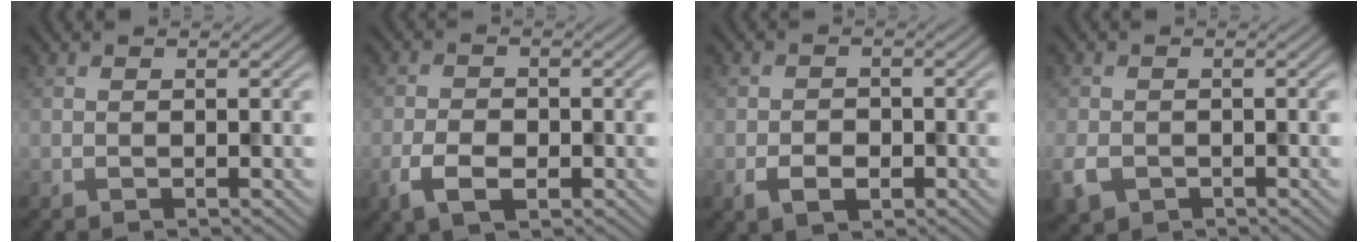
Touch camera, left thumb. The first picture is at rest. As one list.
[{"total": 4.6, "force": [-2.0, 2.7, 3.1], "torque": [-0.067, -0.007, -0.043]}, {"total": 3.5, "force": [-1.5, 2.4, 2.1], "torque": [-0.042, -0.007, -0.031]}, {"total": 3.4, "force": [-1.5, 2.5, 1.6], "torque": [-0.049, -0.013, -0.036]}]